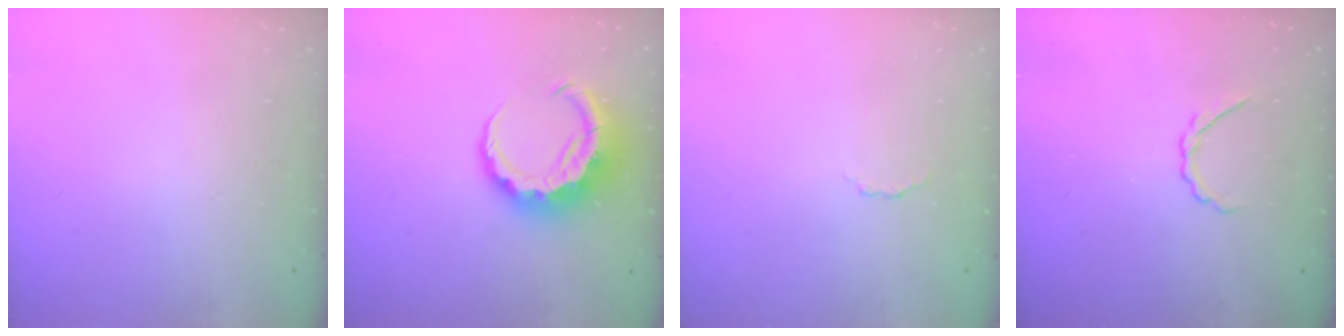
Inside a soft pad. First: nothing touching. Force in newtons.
{"total": 9.4, "press": 9.2, "slide": 1.9}
{"total": 2.9, "press": 2.8, "slide": 0.7}
{"total": 2.4, "press": 2.3, "slide": 0.7}